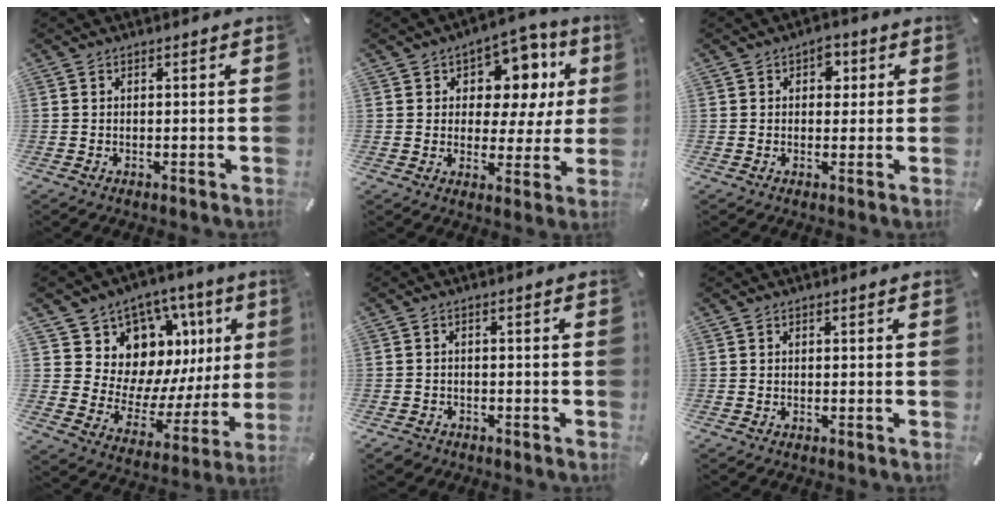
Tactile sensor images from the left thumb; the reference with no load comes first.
{"total": 11.3, "force": [4.7, 8.2, 6.2], "torque": [-0.081, -0.033, 0.083]}
{"total": 3.6, "force": [1.0, 2.7, 2.1], "torque": [-0.014, -0.003, 0.008]}
{"total": 11.6, "force": [6.7, 9.0, 2.7], "torque": [-0.027, -0.097, 0.127]}
{"total": 2.3, "force": [-1.7, 1.5, 0.5], "torque": [-0.017, 0.008, -0.038]}
{"total": 0.0}